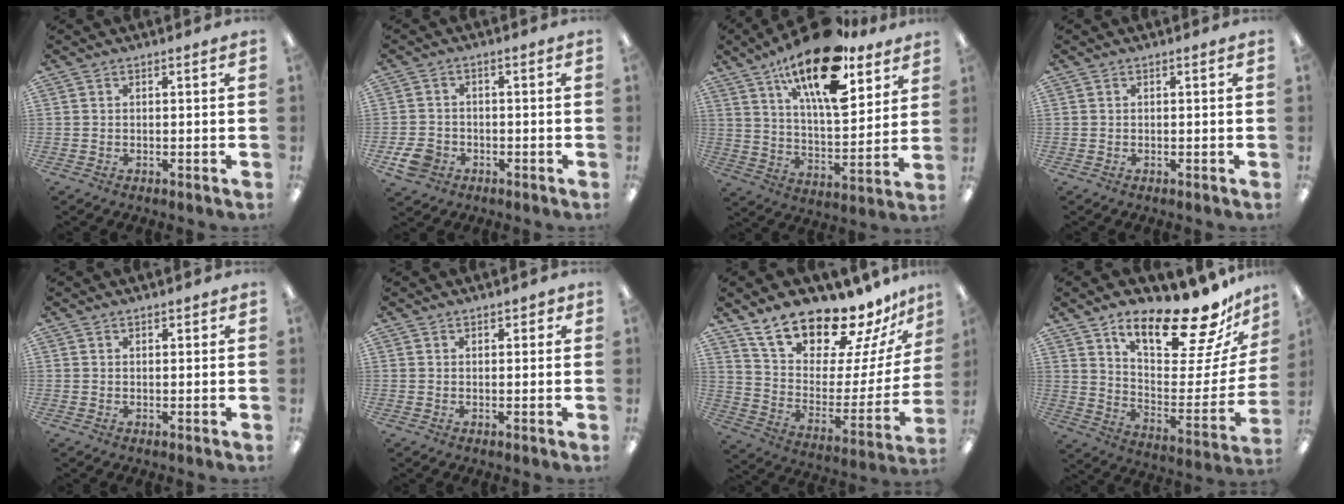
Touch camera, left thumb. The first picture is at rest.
{"total": 5.4, "force": [-2.6, 4.1, 2.4], "torque": [-0.054, 0.012, -0.048]}
{"total": 21.6, "force": [14.0, 8.0, 14.3], "torque": [-0.237, -0.077, 0.235]}
{"total": 0.0}
{"total": 0.9, "force": [0.7, 0.4, 0.2], "torque": [0.003, -0.002, 0.011]}
{"total": 1.4, "force": [1.0, 0.8, 0.6], "torque": [-0.011, 0.001, 0.019]}
{"total": 20.2, "force": [17.2, 6.6, 8.4], "torque": [-0.142, -0.133, 0.300]}
{"total": 19.8, "force": [16.0, 5.3, 10.5], "torque": [-0.152, -0.125, 0.264]}